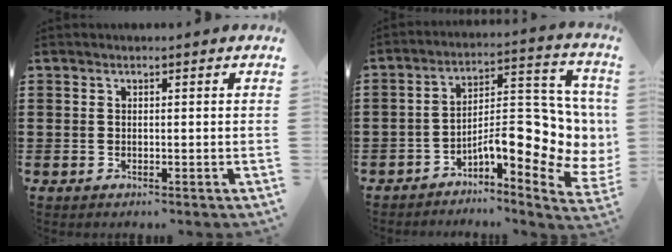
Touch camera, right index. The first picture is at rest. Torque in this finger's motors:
{"motor_torque": [2.14, 0.00, 0.87, 0.18]}